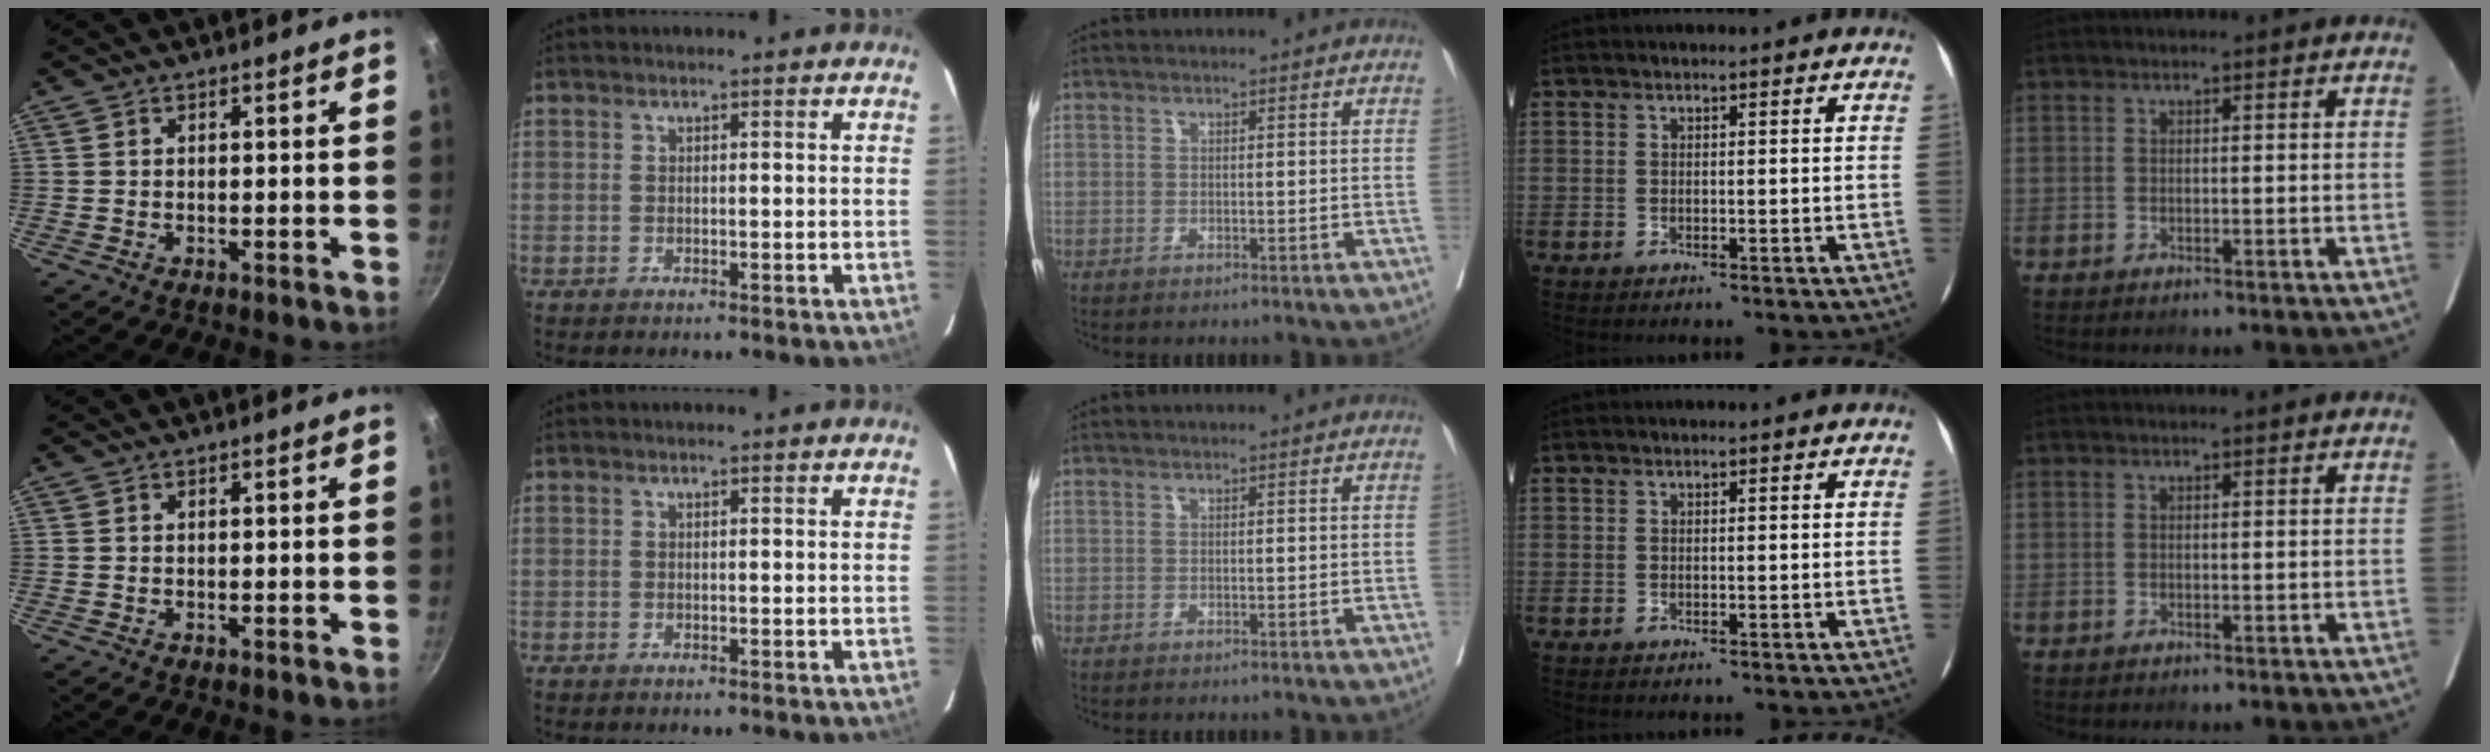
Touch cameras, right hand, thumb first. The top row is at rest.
{}